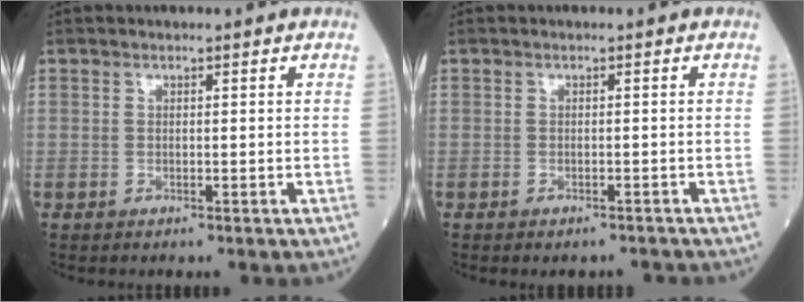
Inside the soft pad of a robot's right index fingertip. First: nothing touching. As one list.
[{"total": 2.1, "force": [-2.0, 0.7, 0.2], "torque": [0.003, -0.001, -0.025]}]